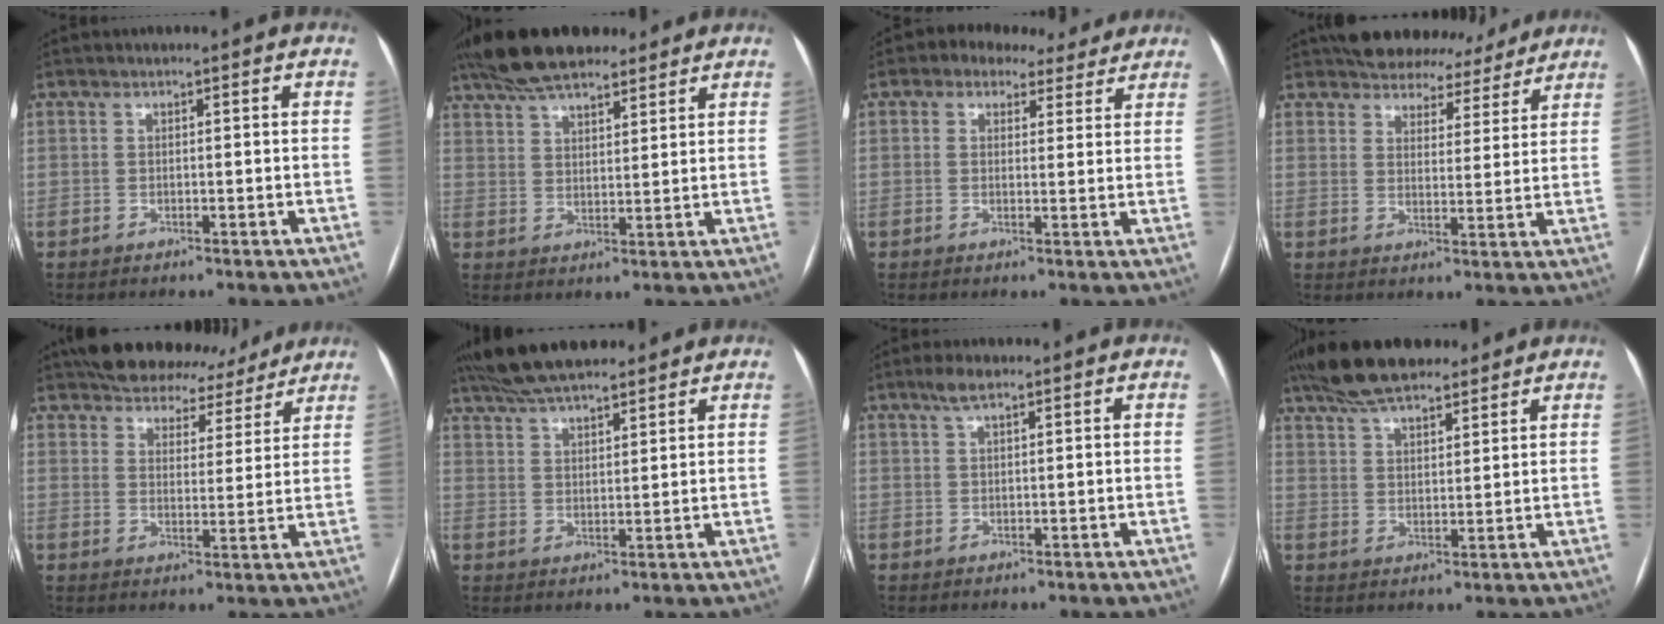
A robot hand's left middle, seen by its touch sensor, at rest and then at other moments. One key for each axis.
{"total": 14.4, "fx": 11.6, "fy": 4.9, "fz": 7.1, "tx": -0.132, "ty": 0.043, "tz": 0.191}
{"total": 7.5, "fx": 5.7, "fy": 4.3, "fz": 2.2, "tx": -0.023, "ty": 0.029, "tz": 0.067}
{"total": 12.0, "fx": 10.9, "fy": 4.6, "fz": 1.9, "tx": -0.008, "ty": 0.005, "tz": 0.133}
{"total": 15.1, "fx": 13.6, "fy": 5.5, "fz": 3.5, "tx": -0.042, "ty": 0.008, "tz": 0.177}
{"total": 13.1, "fx": 11.2, "fy": 3.0, "fz": 6.2, "tx": -0.112, "ty": 0.035, "tz": 0.186}
{"total": 2.3, "fx": 1.5, "fy": 0.5, "fz": 1.6, "tx": -0.035, "ty": 0.008, "tz": 0.030}
{"total": 12.6, "fx": 10.2, "fy": 4.0, "fz": 6.2, "tx": -0.112, "ty": 0.038, "tz": 0.173}